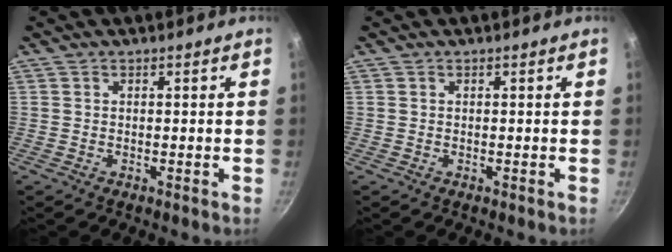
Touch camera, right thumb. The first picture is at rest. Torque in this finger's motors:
{"motor_torque": [0.00, 0.00, 0.00, 0.00, 0.00]}